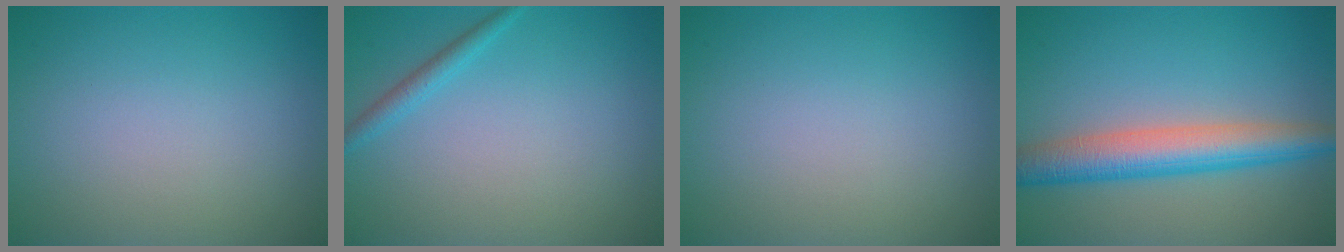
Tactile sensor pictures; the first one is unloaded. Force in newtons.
{"total": 1.4, "press": 1.4, "slide": 0.1}
{"total": 0.0}
{"total": 5.8, "press": 5.8, "slide": 0.1}